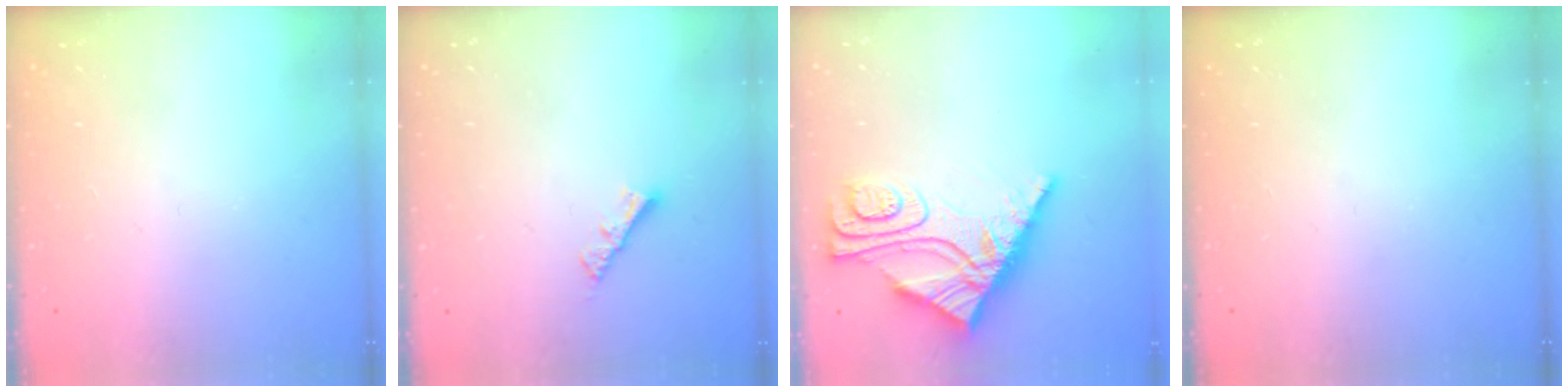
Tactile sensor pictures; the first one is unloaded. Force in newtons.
{"total": 4.2, "press": 4.2, "slide": 0.3}
{"total": 12.9, "press": 12.8, "slide": 1.3}
{"total": 0.0}